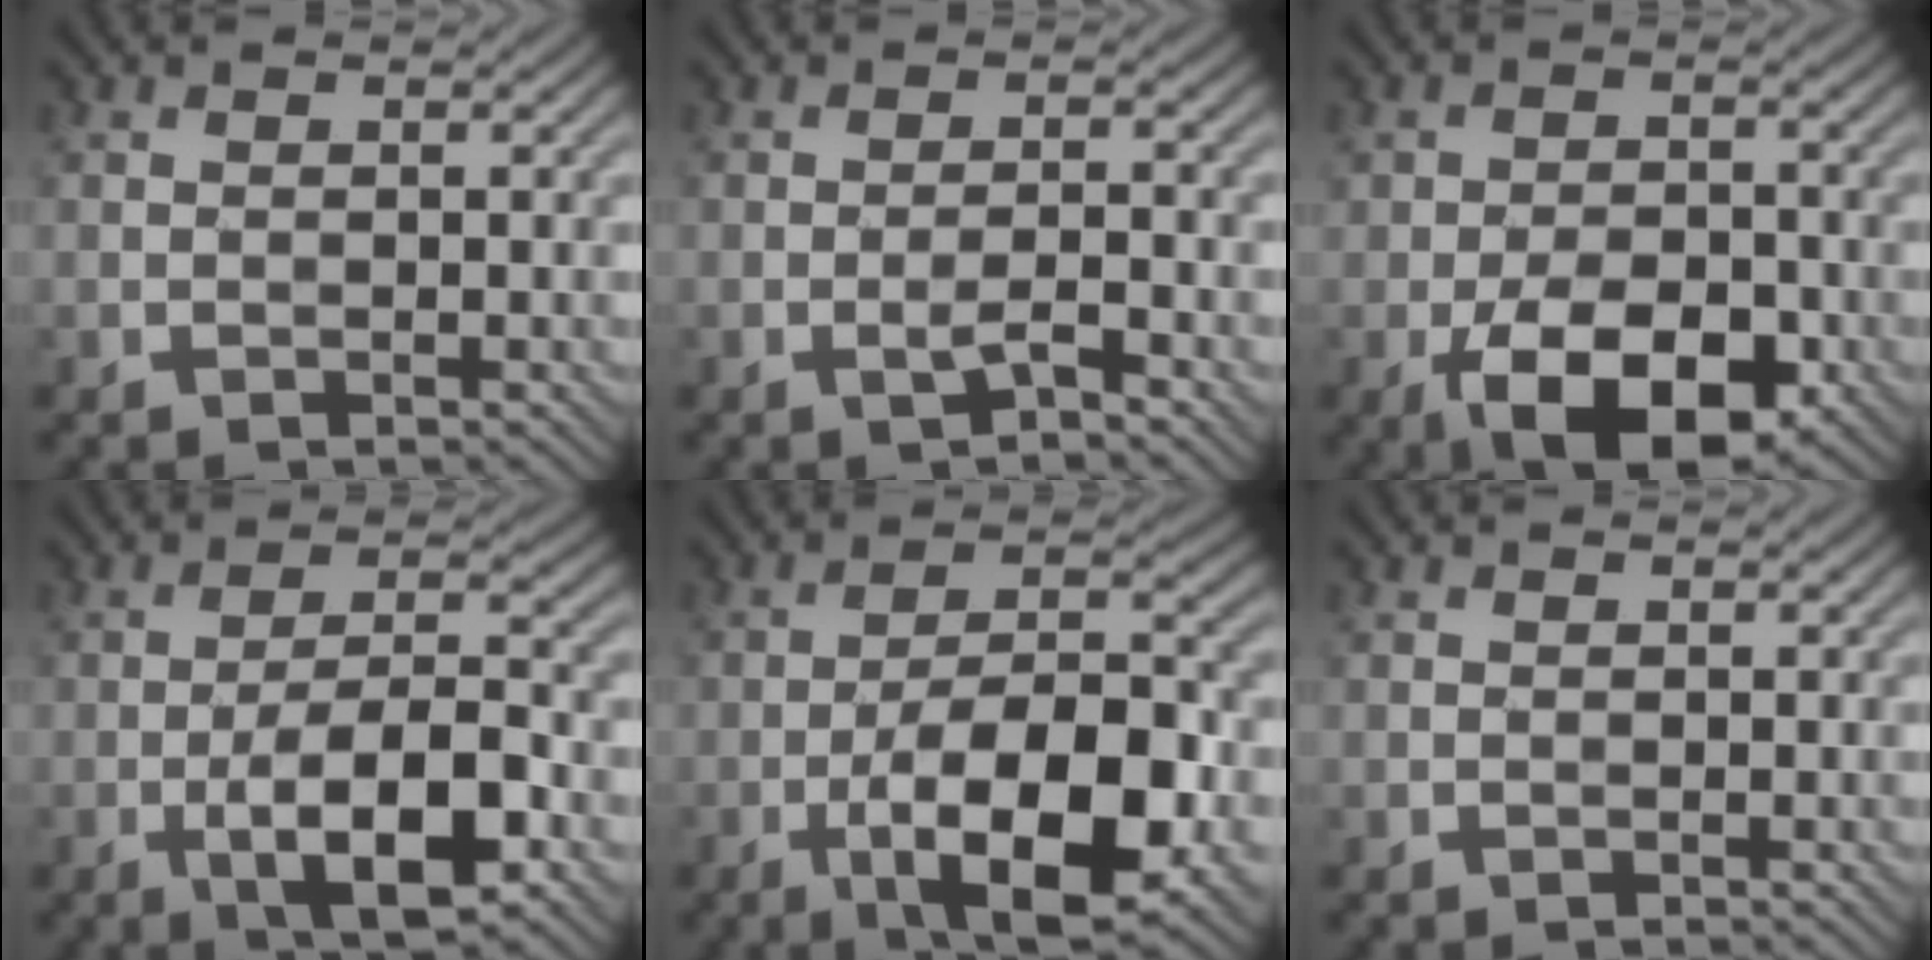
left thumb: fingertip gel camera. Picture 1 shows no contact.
{"total": 2.7, "force": [-1.3, 0.5, 2.3], "torque": [-0.040, 0.008, -0.027]}
{"total": 10.0, "force": [-4.6, 5.2, 7.3], "torque": [-0.131, -0.016, -0.073]}
{"total": 9.8, "force": [-3.7, 3.3, 8.4], "torque": [-0.141, 0.002, -0.067]}
{"total": 13.0, "force": [-5.2, 4.9, 10.9], "torque": [-0.181, 0.000, -0.091]}
{"total": 0.0}